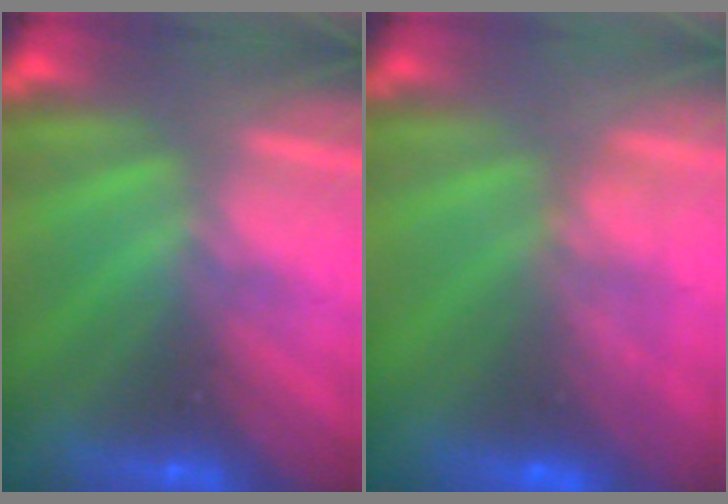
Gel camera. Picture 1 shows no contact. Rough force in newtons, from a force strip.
{"total": 12.7}